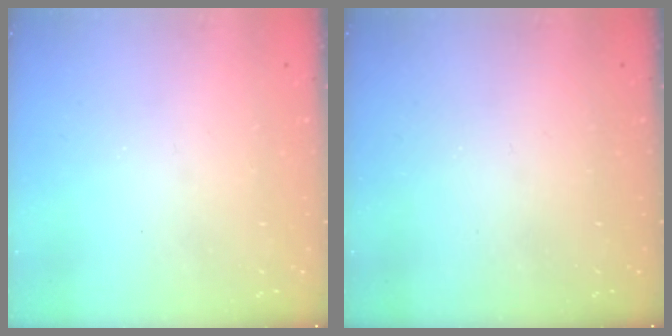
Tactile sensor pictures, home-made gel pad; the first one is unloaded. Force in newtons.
{"total": 0.0}